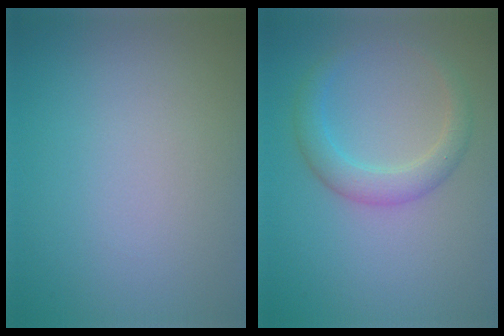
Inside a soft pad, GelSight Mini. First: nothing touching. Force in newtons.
{"total": 2.8, "press": 2.8, "slide": 0.1}